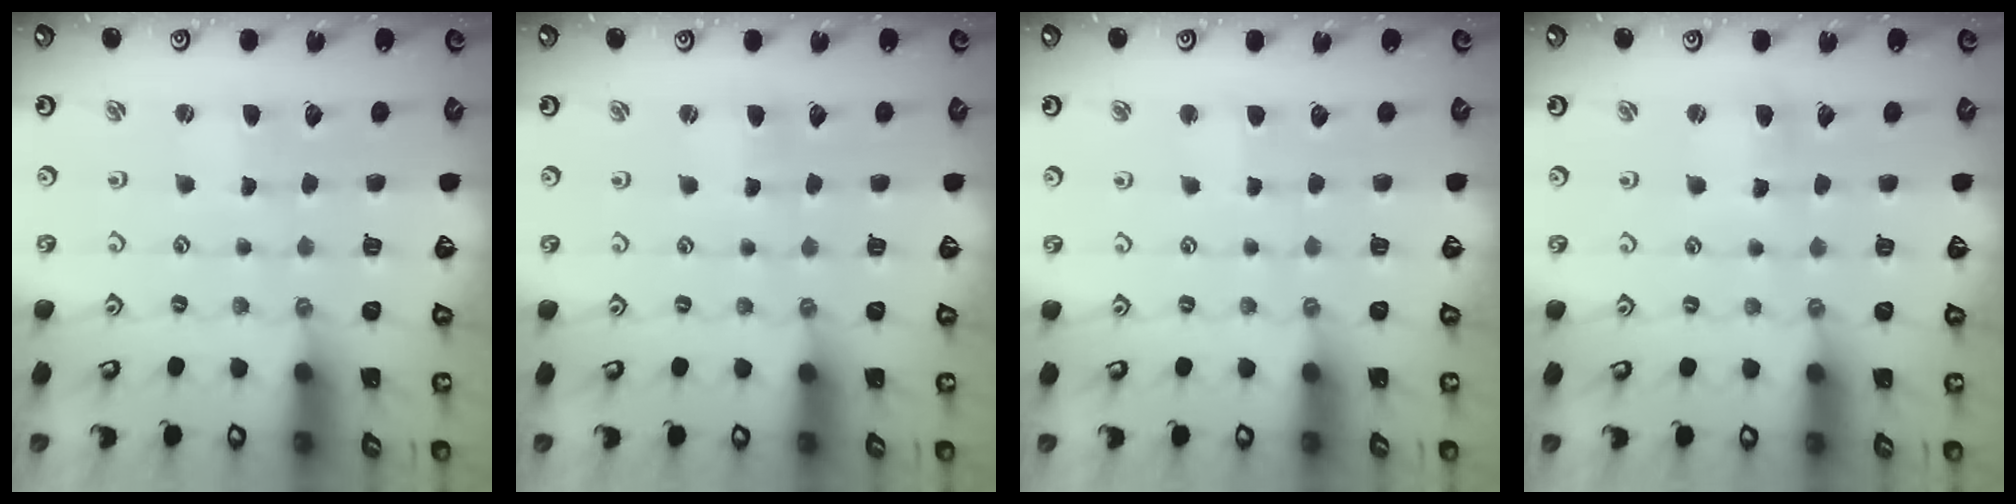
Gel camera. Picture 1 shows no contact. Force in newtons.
{"total": 1.5, "press": 1.4, "slide": 0.3}
{"total": 2.3, "press": 2.3, "slide": 0.2}
{"total": 2.1, "press": 2.1, "slide": 0.3}